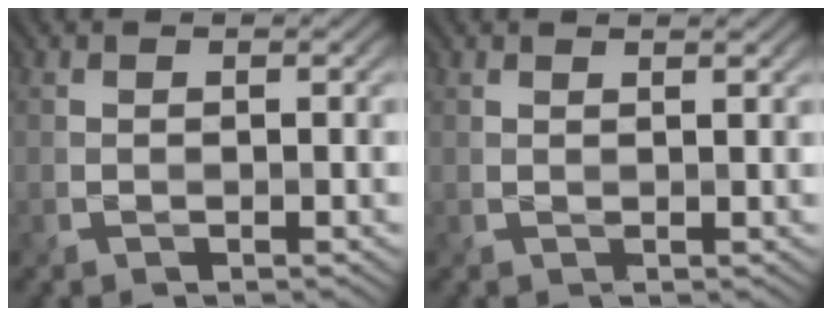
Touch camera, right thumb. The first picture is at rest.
{"total": 0.9, "force": [0.9, -0.1, 0.3], "torque": [-0.011, -0.003, 0.019]}